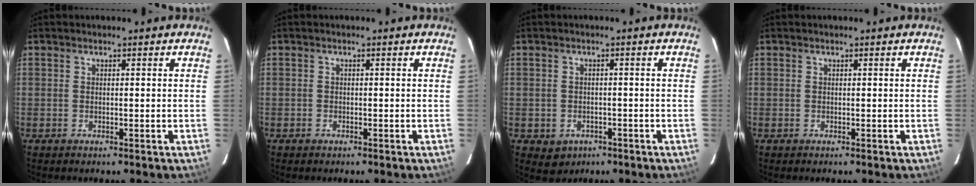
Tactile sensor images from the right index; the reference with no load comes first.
{"total": 0.8, "force": [-0.6, 0.6, 0.1], "torque": [-0.001, 0.003, -0.009]}
{"total": 4.1, "force": [-1.7, 3.5, 1.2], "torque": [-0.033, 0.002, -0.012]}
{"total": 0.0}